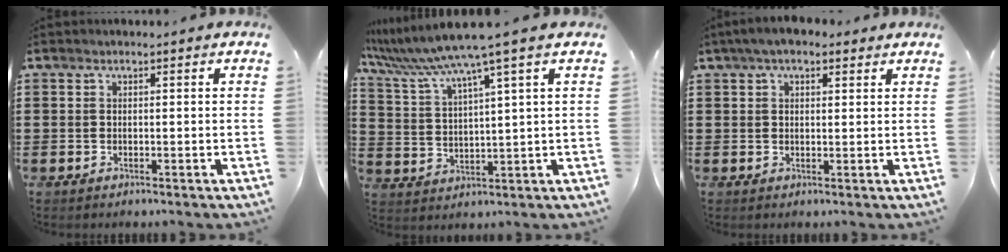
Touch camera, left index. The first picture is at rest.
{"total": 7.1, "force": [5.3, -0.9, 4.6], "torque": [-0.117, -0.037, 0.084]}
{"total": 3.6, "force": [2.5, 1.5, 2.2], "torque": [-0.049, 0.007, 0.045]}